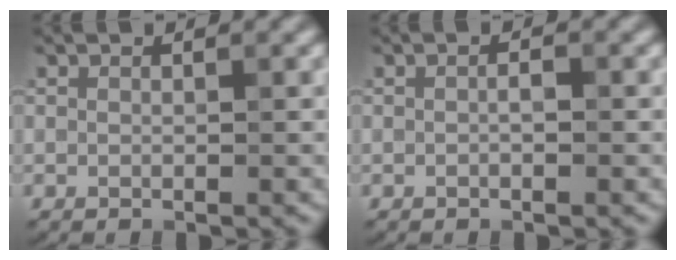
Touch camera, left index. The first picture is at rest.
{"total": 0.9, "force": [-0.1, 0.3, 0.8], "torque": [-0.011, -0.006, -0.001]}